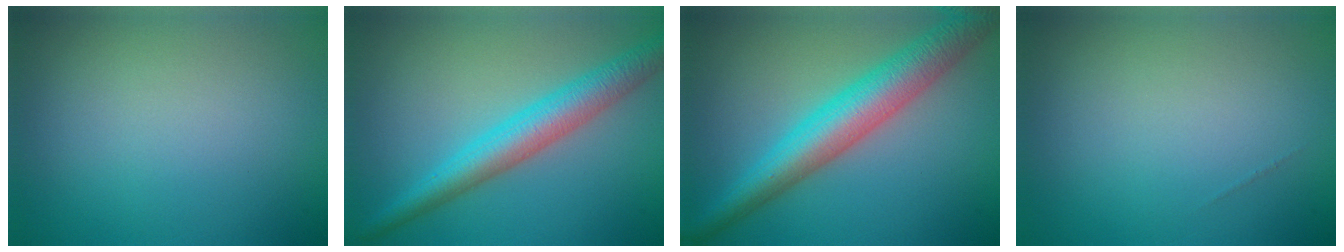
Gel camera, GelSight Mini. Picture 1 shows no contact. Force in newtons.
{"total": 5.0, "press": 5.0, "slide": 0.3}
{"total": 7.0, "press": 7.0, "slide": 0.0}
{"total": 0.0}